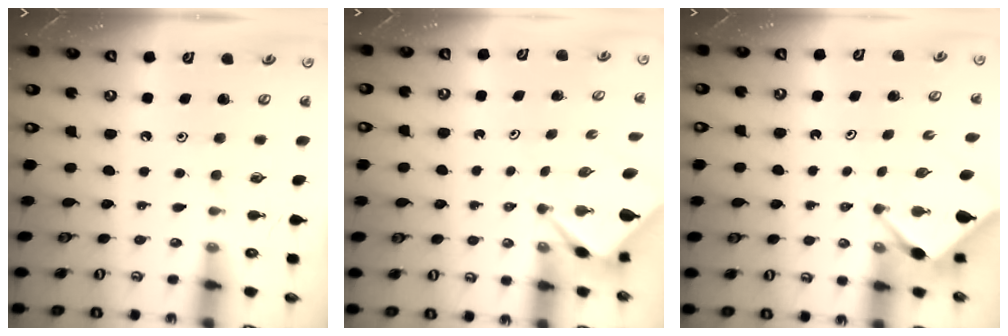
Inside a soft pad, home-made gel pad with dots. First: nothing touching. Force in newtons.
{"total": 2.6, "press": 2.6, "slide": 0.1}
{"total": 3.9, "press": 3.9, "slide": 0.3}